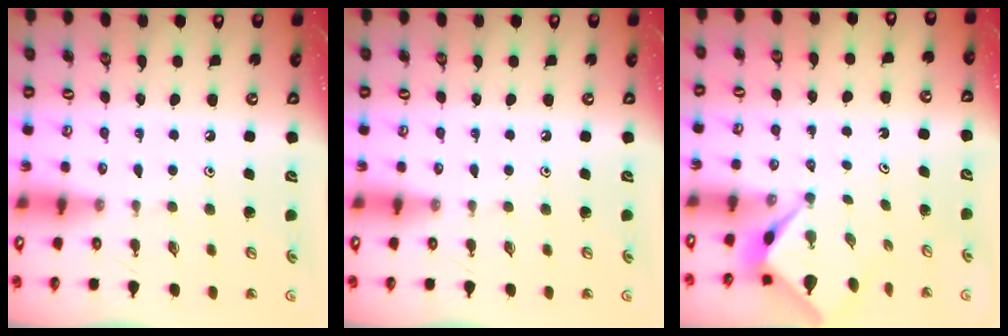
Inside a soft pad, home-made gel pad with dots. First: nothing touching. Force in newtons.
{"total": 0.0}
{"total": 2.7, "press": 2.7, "slide": 0.0}